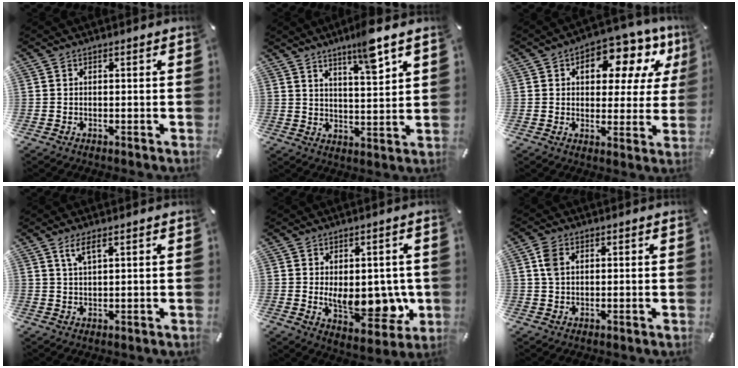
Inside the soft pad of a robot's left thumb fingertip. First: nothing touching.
{"total": 8.3, "force": [6.4, 0.8, 5.2], "torque": [-0.085, -0.038, 0.106]}
{"total": 12.6, "force": [6.0, 7.3, 8.4], "torque": [-0.109, -0.028, 0.099]}
{"total": 3.5, "force": [2.0, 0.8, 2.8], "torque": [-0.062, 0.003, 0.034]}
{"total": 13.1, "force": [-1.3, 7.7, 10.5], "torque": [-0.130, -0.010, -0.014]}
{"total": 4.1, "force": [1.3, 2.8, 2.7], "torque": [-0.065, 0.007, 0.021]}